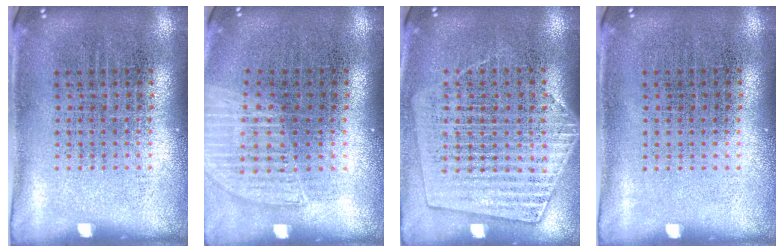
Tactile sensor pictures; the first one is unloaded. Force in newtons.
{"total": 1.1, "press": 1.1, "slide": 0.3}
{"total": 1.4, "press": 1.3, "slide": 0.5}
{"total": 0.0}